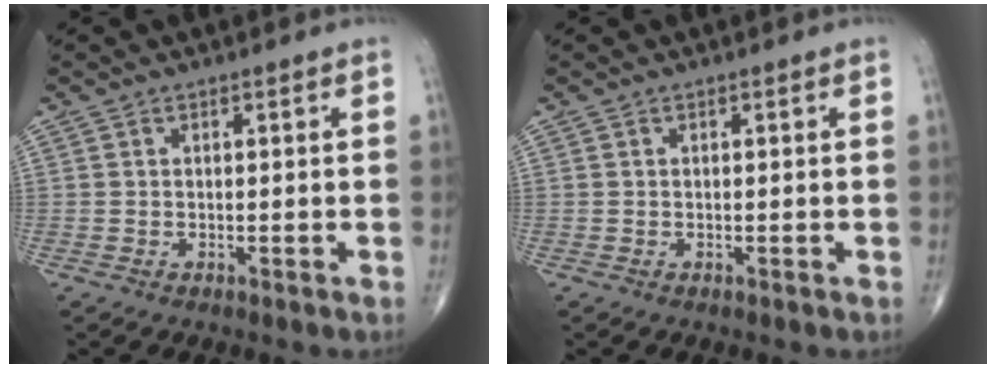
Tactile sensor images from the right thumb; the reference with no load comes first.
{"total": 0.0}